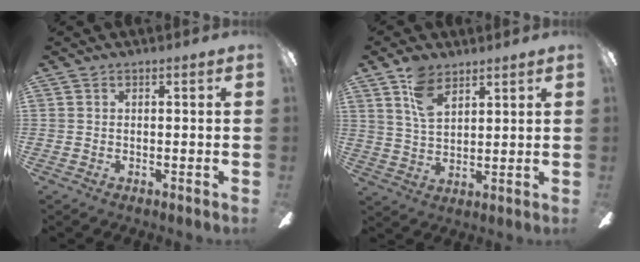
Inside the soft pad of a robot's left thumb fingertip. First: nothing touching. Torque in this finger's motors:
{"motor_torque": [-0.04, 0.13, 0.02, -0.11, 0.03]}